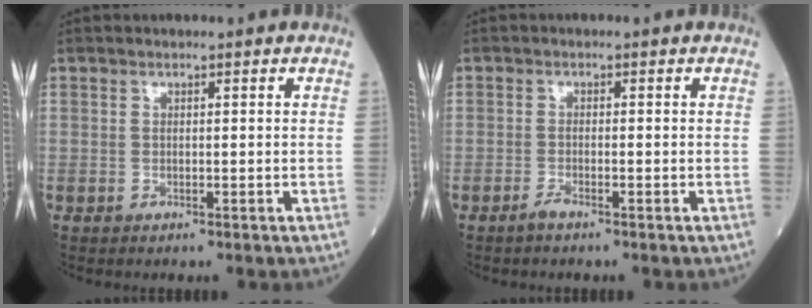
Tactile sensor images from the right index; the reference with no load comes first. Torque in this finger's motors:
{"motor_torque": [0.09, 0.00, 0.08, 0.02]}